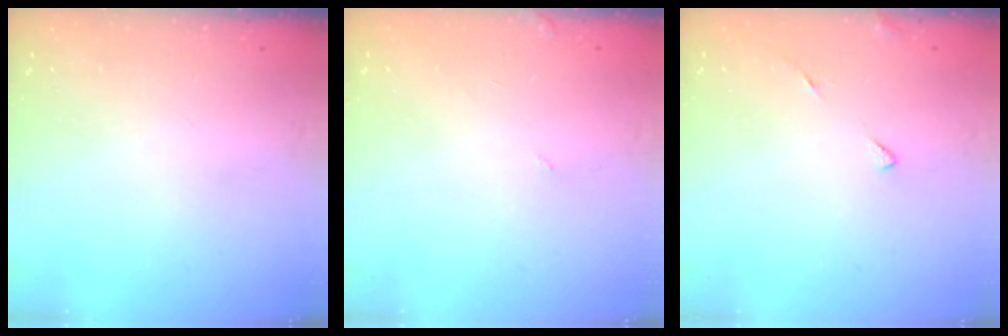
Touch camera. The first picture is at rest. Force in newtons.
{"total": 1.5, "press": 1.5, "slide": 0.1}
{"total": 4.6, "press": 4.6, "slide": 0.7}